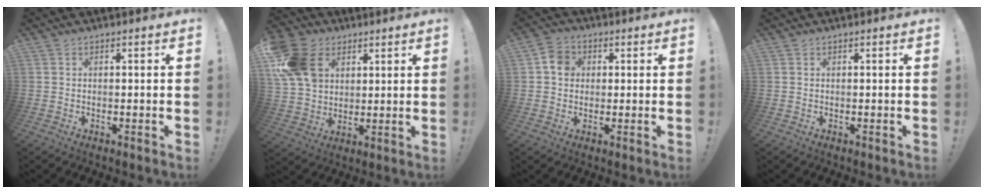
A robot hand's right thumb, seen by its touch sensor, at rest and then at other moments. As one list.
[{"total": 16.9, "force": [6.2, 13.0, 9.0], "torque": [-0.146, -0.019, 0.124]}, {"total": 6.4, "force": [1.2, 5.5, 3.0], "torque": [-0.034, 0.007, 0.023]}, {"total": 0.0}]